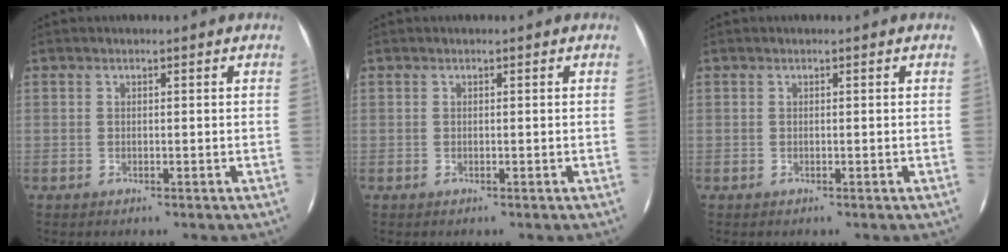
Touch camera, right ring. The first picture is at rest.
{"total": 0.0}
{"total": 0.0}